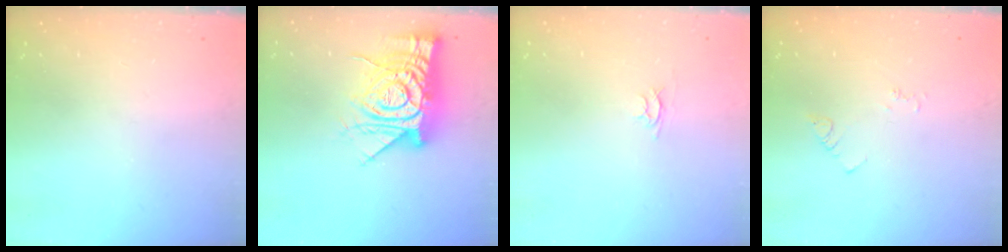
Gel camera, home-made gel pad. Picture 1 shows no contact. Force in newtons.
{"total": 18.4, "press": 18.3, "slide": 1.8}
{"total": 2.4, "press": 2.4, "slide": 0.3}
{"total": 3.3, "press": 3.3, "slide": 0.6}